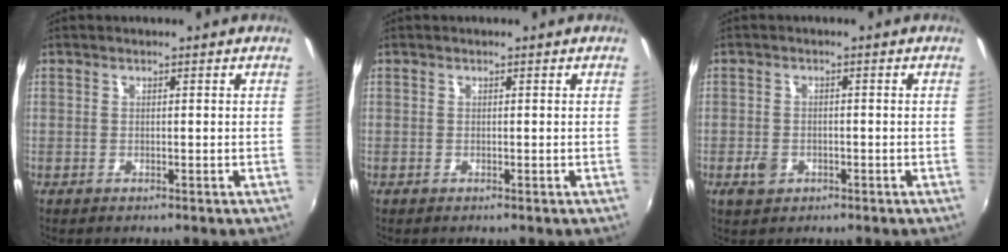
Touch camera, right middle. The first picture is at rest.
{"total": 0.0}
{"total": 3.1, "force": [-1.5, 2.4, 1.4], "torque": [-0.031, 0.000, -0.023]}